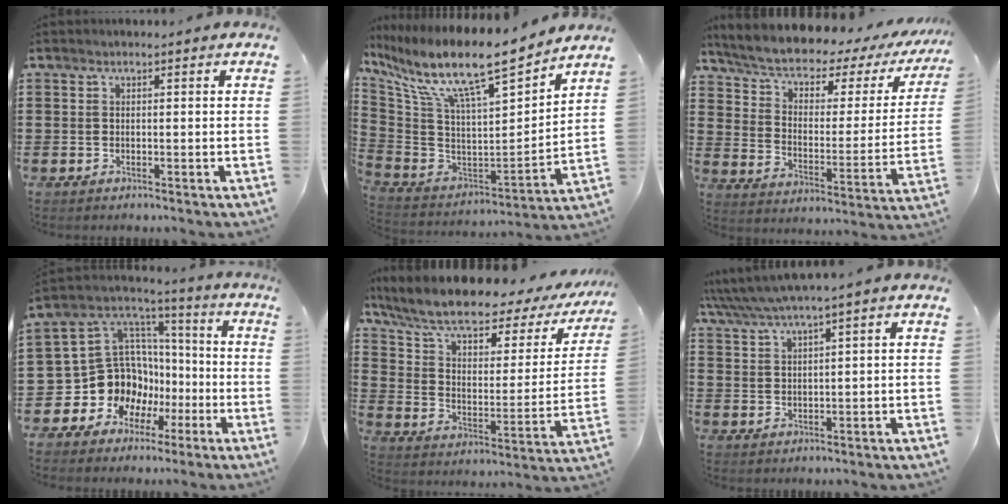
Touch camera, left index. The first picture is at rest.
{"total": 13.1, "force": [9.6, 1.7, 8.7], "torque": [-0.200, -0.068, 0.159]}
{"total": 4.8, "force": [3.3, 1.9, 2.9], "torque": [-0.074, -0.031, 0.050]}
{"total": 13.1, "force": [-3.8, 11.8, 4.2], "torque": [-0.132, -0.017, -0.055]}
{"total": 8.8, "force": [6.8, 2.3, 5.1], "torque": [-0.130, -0.042, 0.113]}
{"total": 3.1, "force": [2.3, -0.3, 2.1], "torque": [-0.057, -0.010, 0.035]}